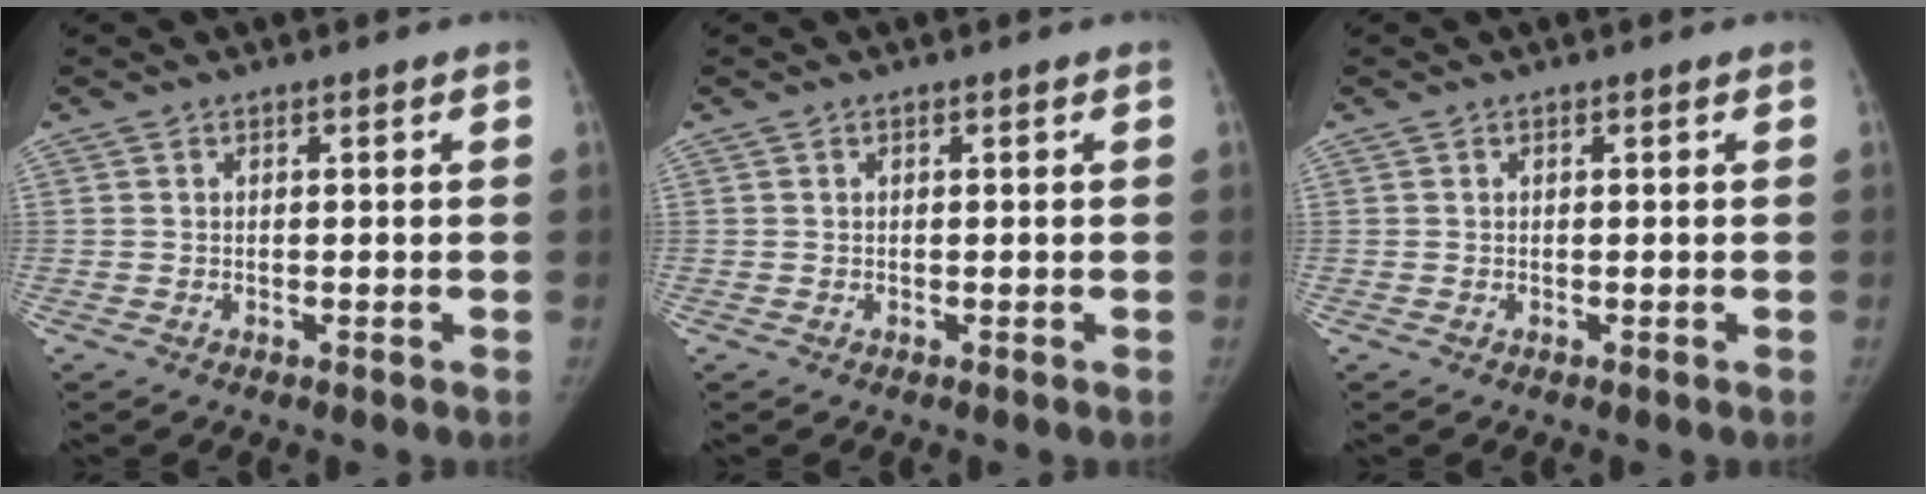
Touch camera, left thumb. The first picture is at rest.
{"total": 0.0}
{"total": 0.0}